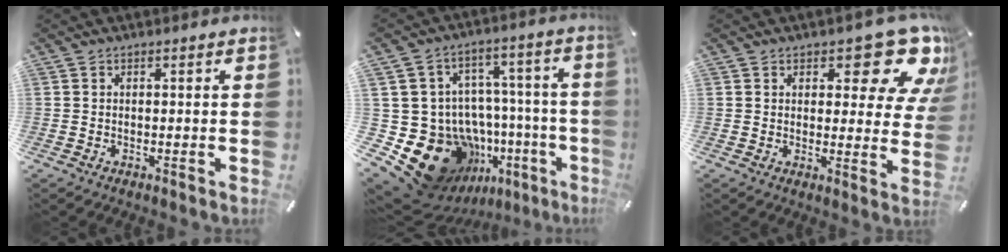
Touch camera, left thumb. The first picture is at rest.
{"total": 23.4, "force": [-9.6, 17.3, 12.4], "torque": [-0.199, 0.041, -0.105]}
{"total": 13.6, "force": [8.6, 5.7, 8.8], "torque": [-0.091, -0.066, 0.142]}